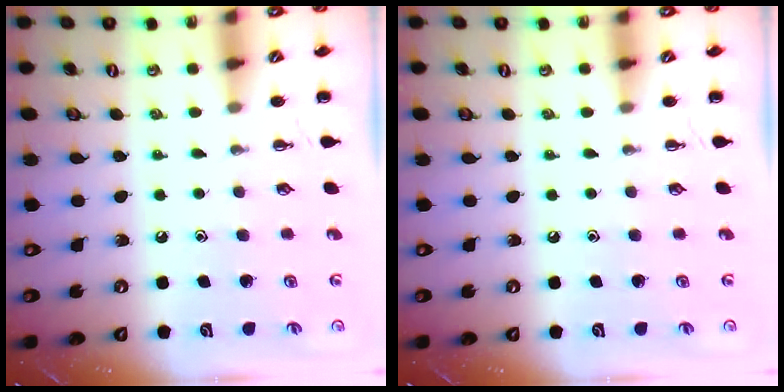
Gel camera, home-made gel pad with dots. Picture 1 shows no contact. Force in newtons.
{"total": 0.0}